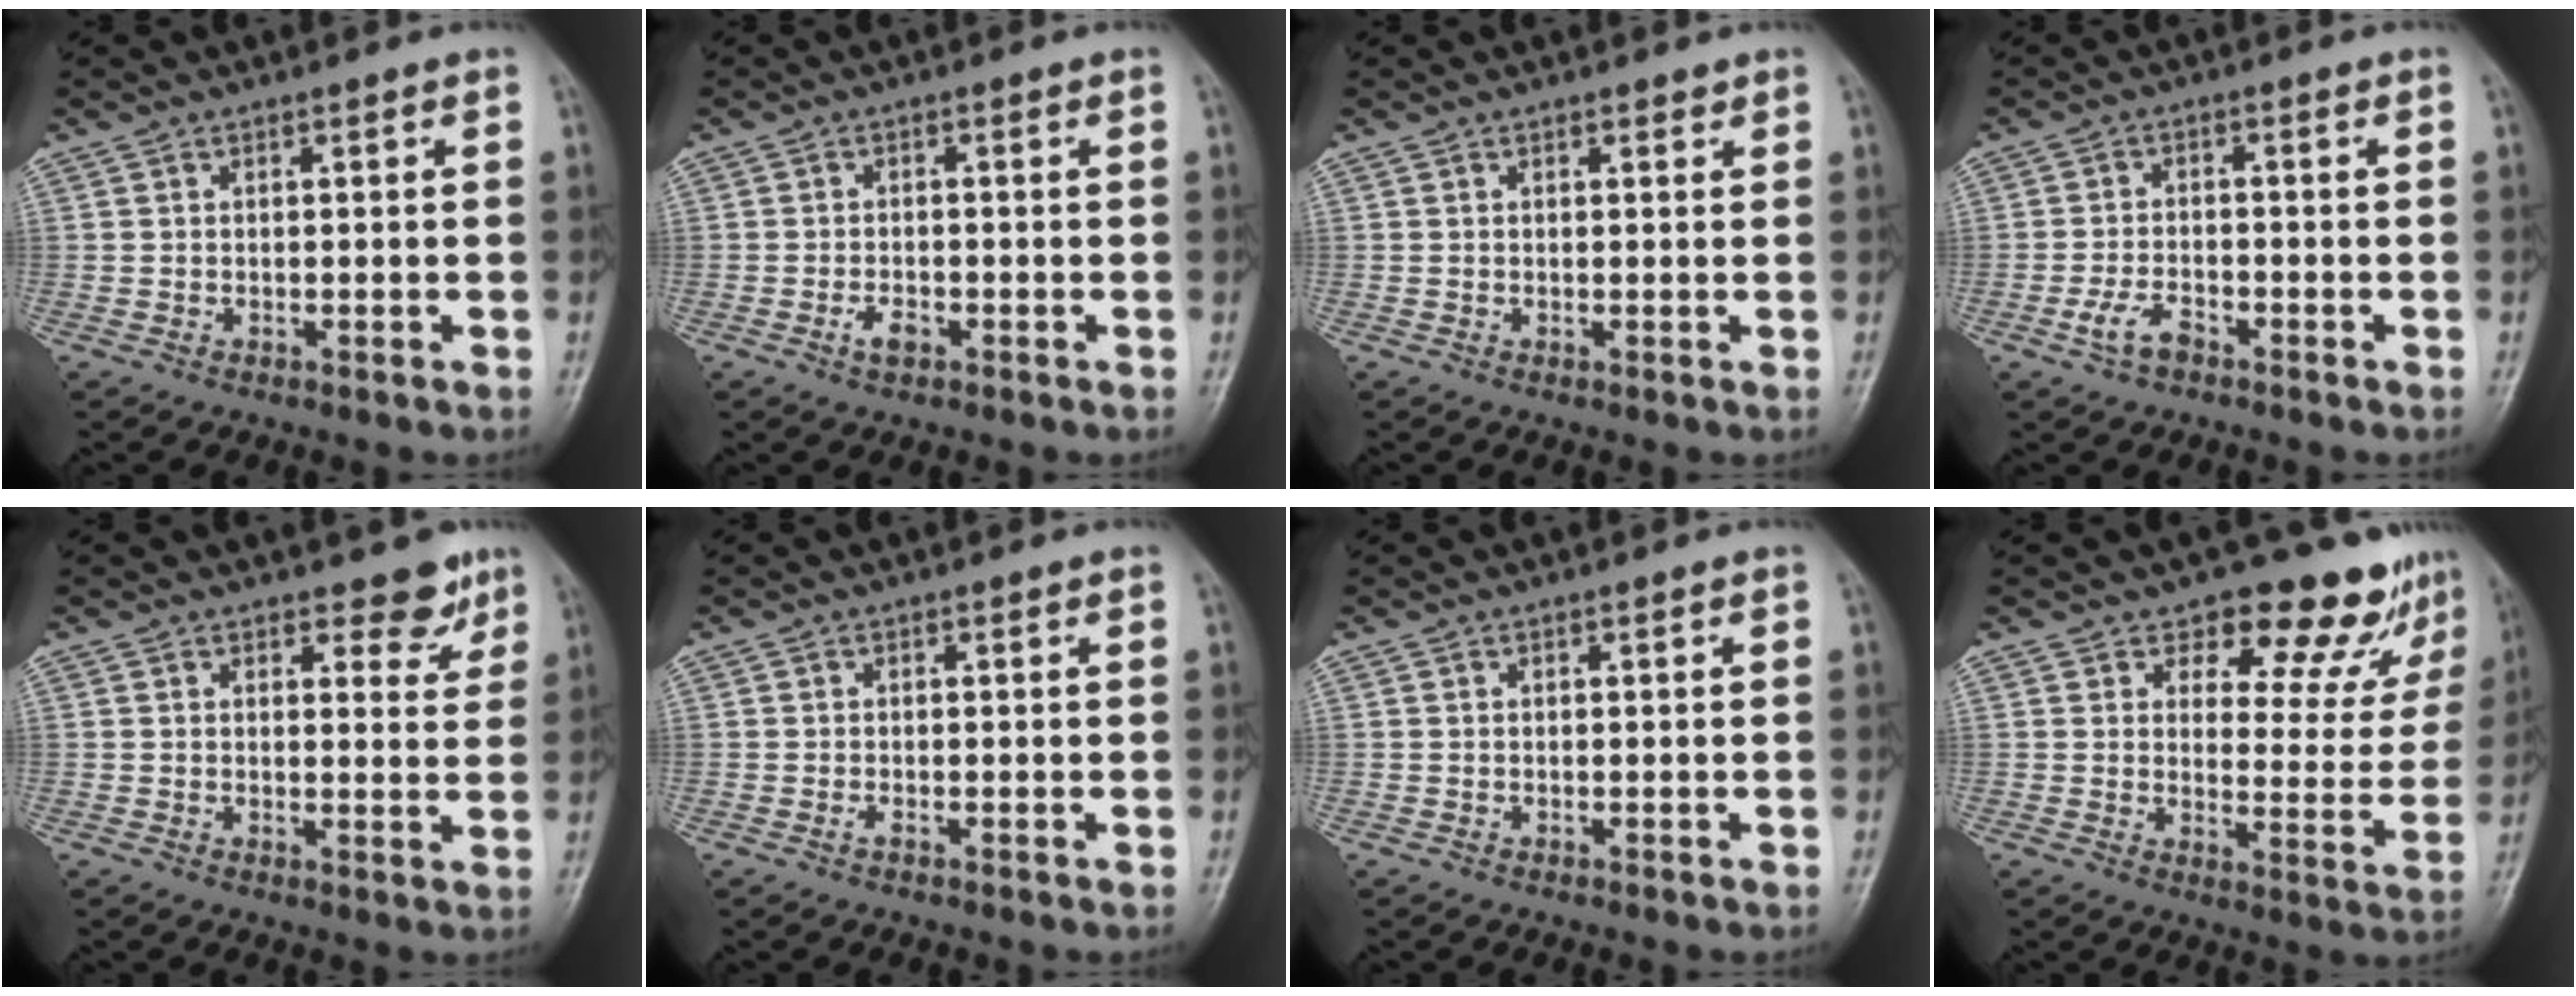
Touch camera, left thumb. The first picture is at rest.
{"total": 2.4, "force": [-1.2, 1.3, 1.6], "torque": [-0.030, 0.003, -0.021]}
{"total": 0.8, "force": [0.6, 0.4, 0.4], "torque": [-0.004, -0.003, 0.007]}
{"total": 4.1, "force": [-2.4, 2.0, 2.5], "torque": [-0.053, 0.015, -0.047]}
{"total": 4.5, "force": [3.4, 2.3, 1.9], "torque": [0.005, -0.022, 0.041]}
{"total": 0.5, "force": [-0.2, 0.2, 0.4], "torque": [-0.010, -0.002, -0.005]}
{"total": 0.0}
{"total": 13.9, "force": [11.8, 5.9, 4.3], "torque": [0.004, -0.087, 0.133]}